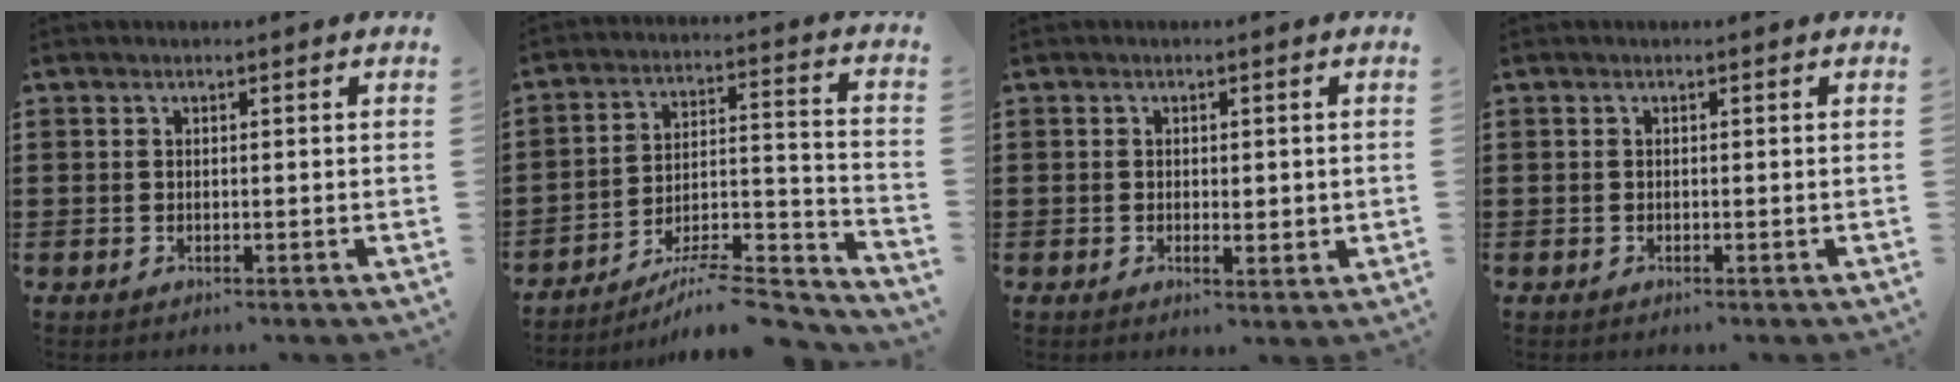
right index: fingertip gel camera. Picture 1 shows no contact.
{"total": 7.6, "force": [-6.6, 1.1, 3.5], "torque": [-0.047, 0.006, -0.128]}
{"total": 1.4, "force": [0.1, 0.9, 1.1], "torque": [-0.014, 0.004, 0.000]}
{"total": 0.0}